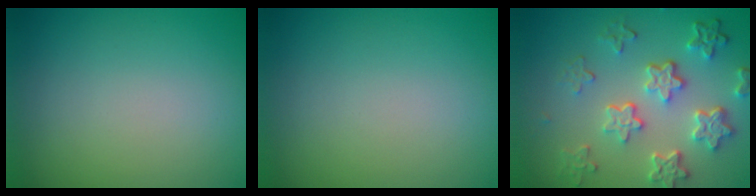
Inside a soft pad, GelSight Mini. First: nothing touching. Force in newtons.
{"total": 0.0}
{"total": 5.9, "press": 4.4, "slide": 3.9}